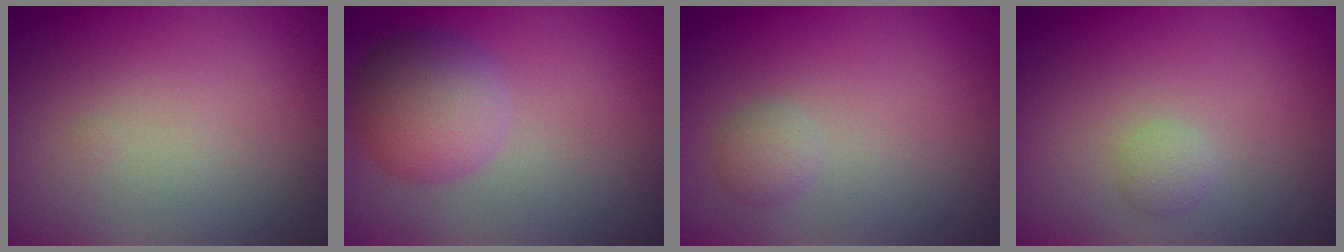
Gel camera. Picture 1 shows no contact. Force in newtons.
{"total": 5.1, "press": 5.1, "slide": 0.1}
{"total": 1.3, "press": 1.3, "slide": 0.1}
{"total": 1.1, "press": 1.1, "slide": 0.0}